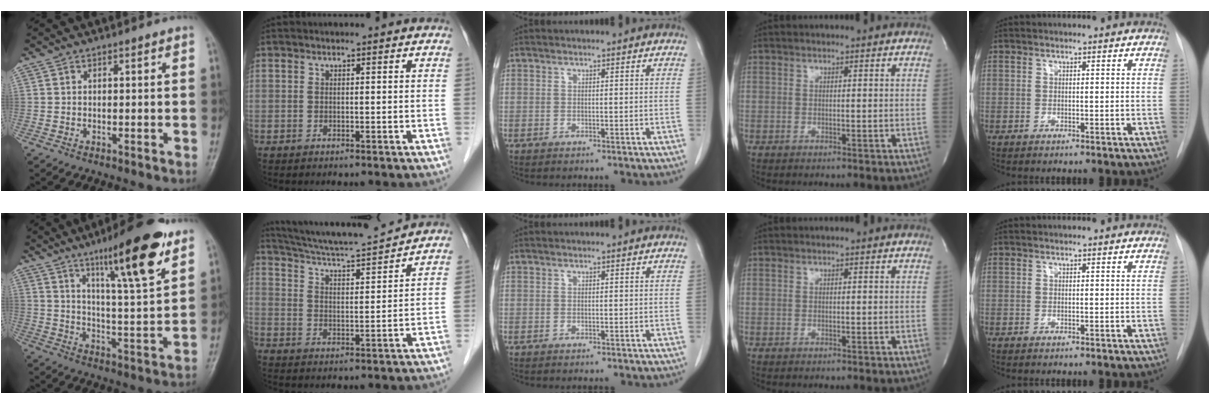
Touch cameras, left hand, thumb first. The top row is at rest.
{"thumb": {"total": 17.0, "force": [10.1, 2.7, 13.4], "torque": [-0.195, -0.053, 0.163]}, "index": {"total": 14.7, "force": [13.9, -0.3, 4.8], "torque": [-0.093, 0.002, 0.216]}}